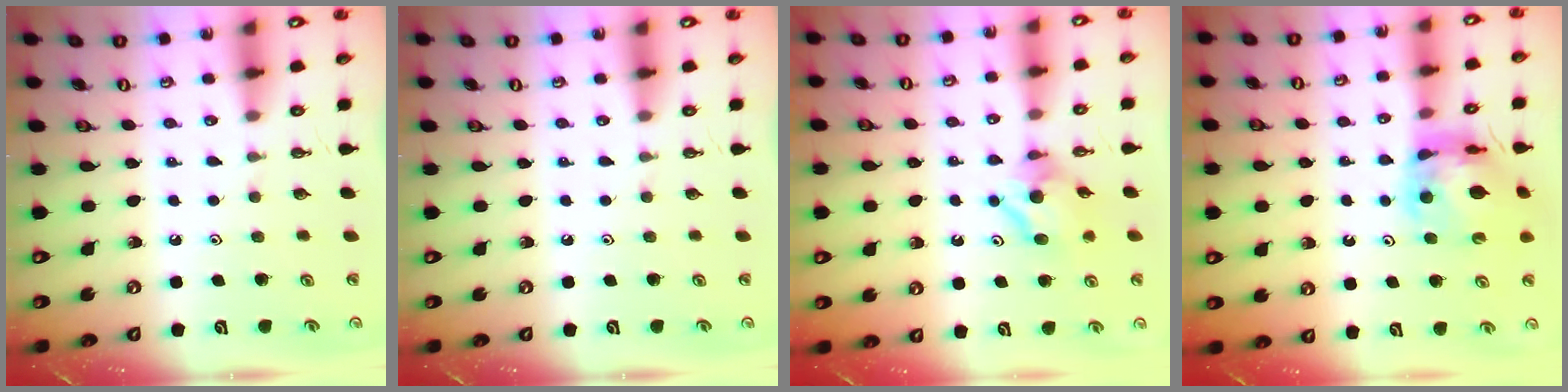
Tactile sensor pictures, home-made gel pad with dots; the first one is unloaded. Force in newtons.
{"total": 0.0}
{"total": 7.7, "press": 7.7, "slide": 0.6}
{"total": 12.6, "press": 12.5, "slide": 1.4}